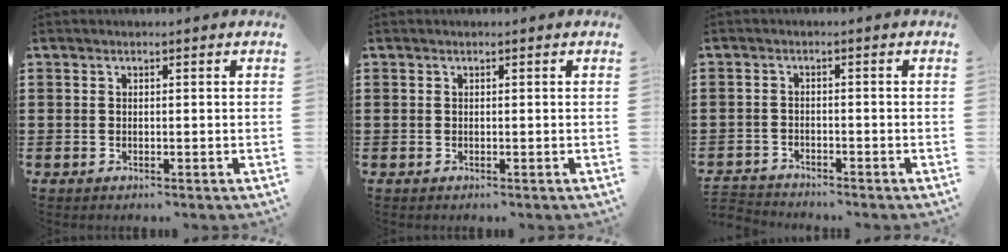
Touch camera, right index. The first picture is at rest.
{"total": 0.0}
{"total": 2.2, "force": [-2.2, 0.1, -0.2], "torque": [-0.005, -0.002, -0.048]}